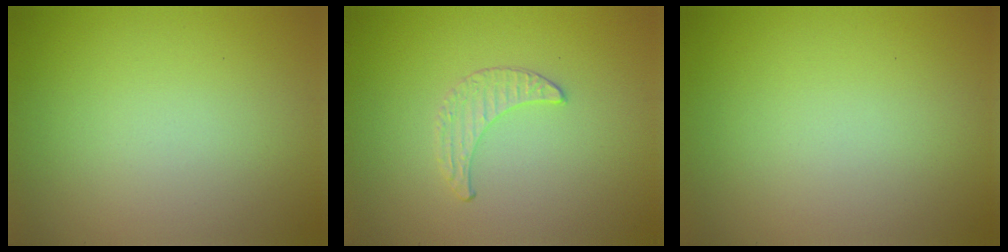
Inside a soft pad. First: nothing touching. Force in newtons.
{"total": 0.8, "press": 0.8, "slide": 0.2}
{"total": 0.0}